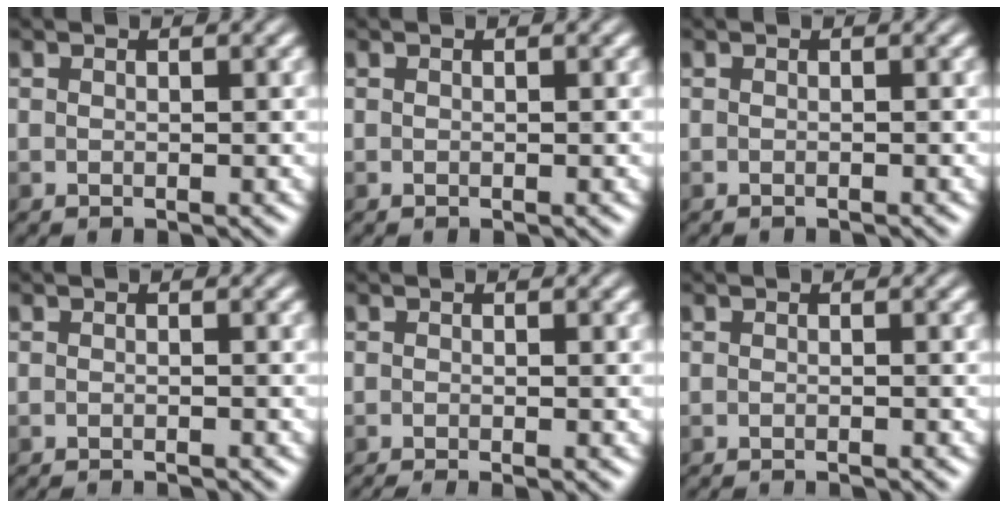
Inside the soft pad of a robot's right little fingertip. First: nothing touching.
{"total": 0.0}
{"total": 0.8, "force": [-0.8, 0.2, 0.3], "torque": [0.003, -0.004, -0.017]}
{"total": 2.2, "force": [-2.1, 0.4, 0.8], "torque": [-0.002, 0.001, -0.032]}
{"total": 1.8, "force": [-1.3, 0.4, 1.2], "torque": [-0.011, -0.006, -0.027]}
{"total": 1.9, "force": [-1.8, 0.3, 0.7], "torque": [0.003, 0.000, -0.028]}